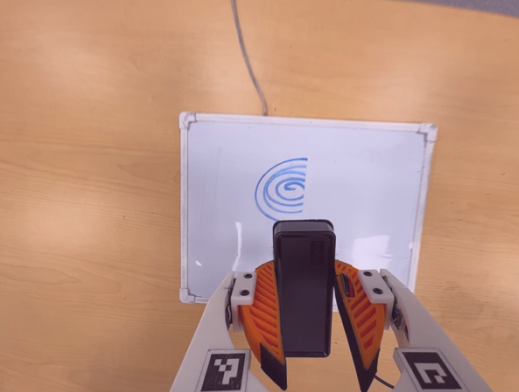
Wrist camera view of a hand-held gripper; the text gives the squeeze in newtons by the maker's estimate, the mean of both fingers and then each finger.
{"total": 7.8, "left": 6.9, "right": 8.7}